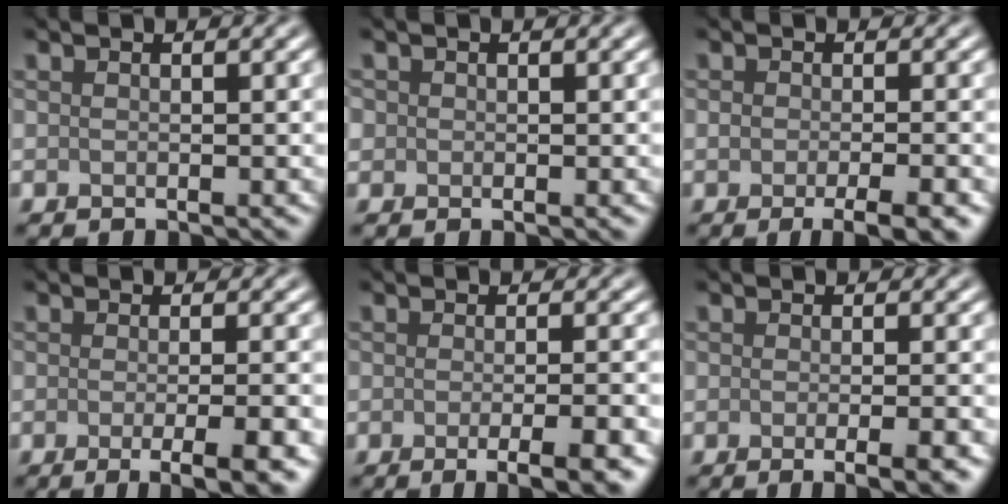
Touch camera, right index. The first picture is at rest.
{"total": 0.8, "force": [0.1, 0.7, 0.3], "torque": [0.000, 0.001, -0.001]}
{"total": 3.7, "force": [-1.8, 1.0, 3.1], "torque": [-0.048, -0.006, -0.024]}
{"total": 5.5, "force": [-1.7, 1.5, 5.1], "torque": [-0.058, -0.010, -0.016]}
{"total": 5.1, "force": [-1.8, 1.4, 4.6], "torque": [-0.051, -0.008, -0.019]}
{"total": 4.4, "force": [-1.2, 1.4, 4.0], "torque": [-0.034, -0.005, -0.016]}